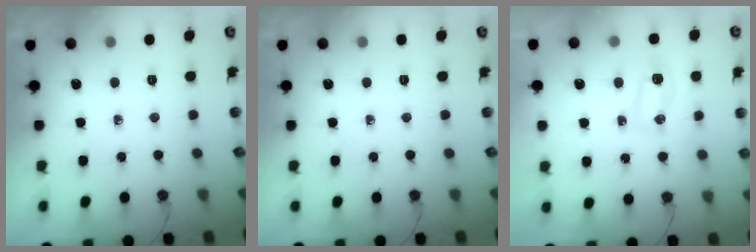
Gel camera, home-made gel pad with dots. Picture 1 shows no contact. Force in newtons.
{"total": 0.0}
{"total": 5.1, "press": 5.1, "slide": 0.6}